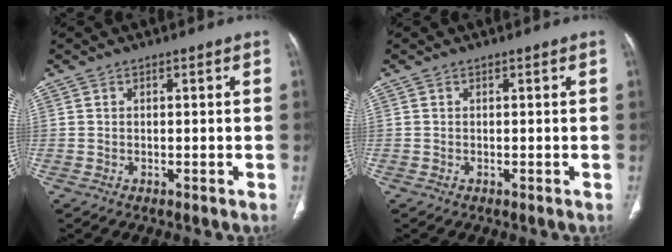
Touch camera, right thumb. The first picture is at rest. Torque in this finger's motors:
{"motor_torque": [0.30, -0.17, -0.21, 0.05, 0.00]}